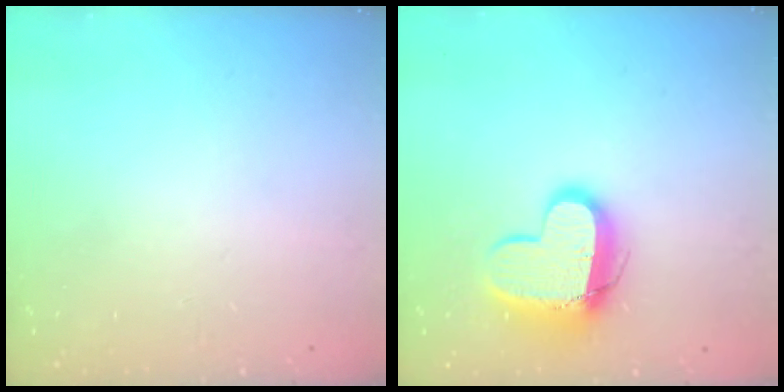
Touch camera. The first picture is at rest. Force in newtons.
{"total": 13.1, "press": 13.0, "slide": 1.1}